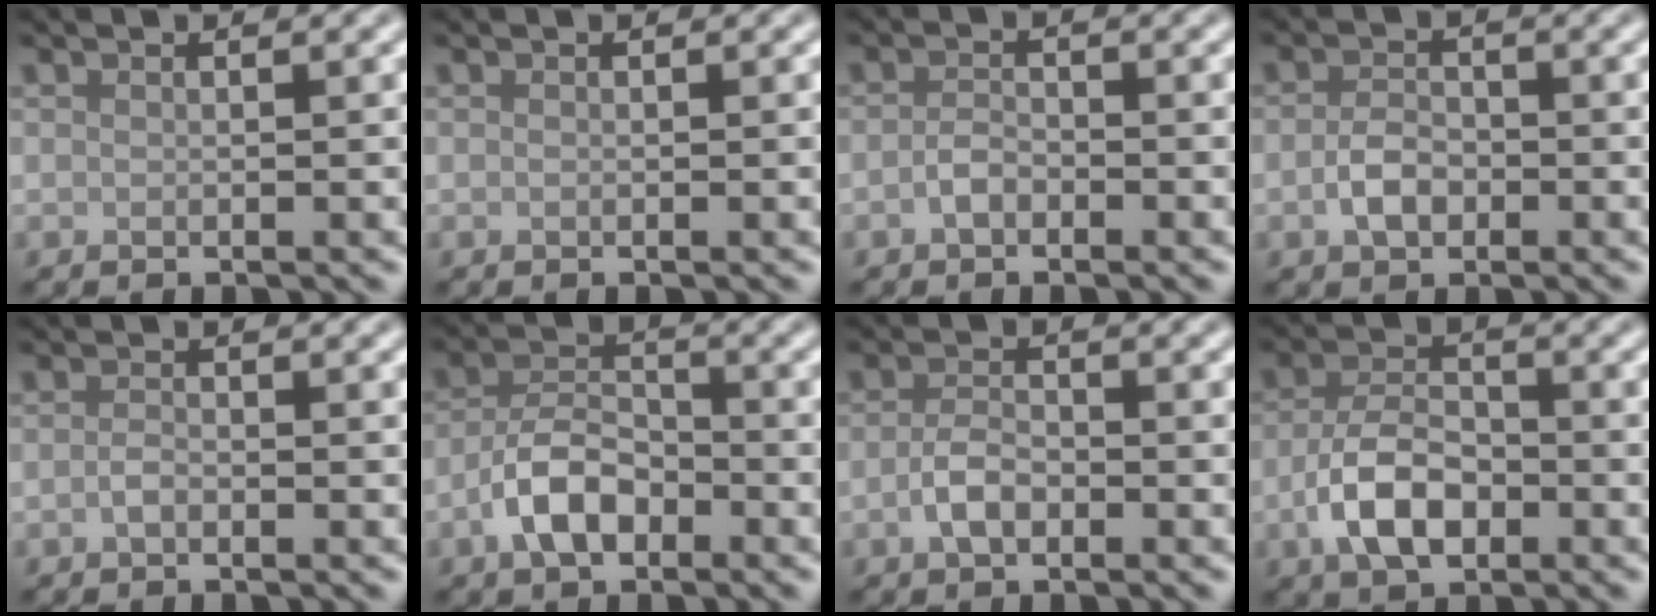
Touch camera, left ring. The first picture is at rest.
{"total": 0.0}
{"total": 1.5, "force": [-0.8, 0.9, 0.9], "torque": [-0.022, 0.002, -0.019]}
{"total": 2.6, "force": [-0.8, 1.7, 1.8], "torque": [-0.037, 0.001, -0.020]}
{"total": 1.0, "force": [-0.5, 0.5, 0.7], "torque": [-0.018, 0.001, -0.012]}
{"total": 4.7, "force": [-2.4, 2.6, 3.1], "torque": [-0.054, 0.008, -0.052]}
{"total": 2.5, "force": [-1.0, 1.4, 1.8], "torque": [-0.039, 0.003, -0.023]}
{"total": 5.4, "force": [-2.1, 3.1, 4.0], "torque": [-0.077, 0.002, -0.045]}